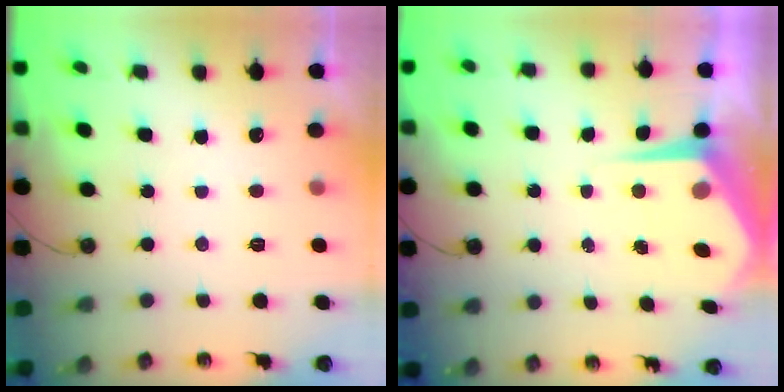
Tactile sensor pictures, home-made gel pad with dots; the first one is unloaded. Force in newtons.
{"total": 6.9, "press": 6.9, "slide": 0.6}